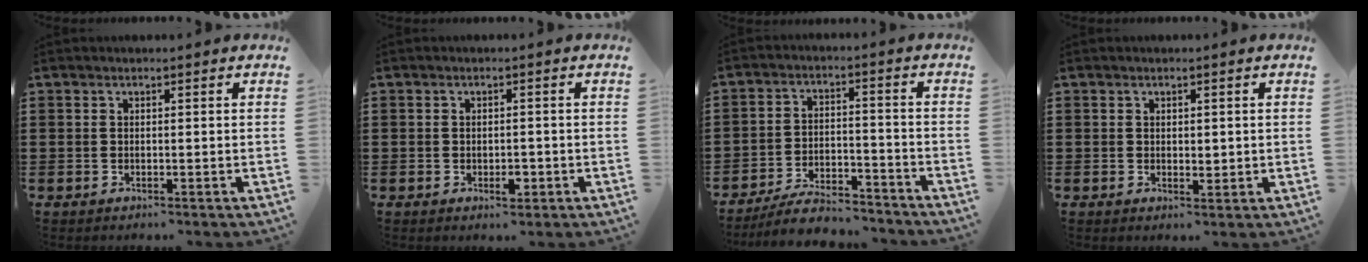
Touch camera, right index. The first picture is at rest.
{"total": 2.6, "force": [-0.9, 1.3, 2.1], "torque": [-0.030, -0.003, -0.017]}
{"total": 6.6, "force": [-6.2, 0.9, 1.8], "torque": [-0.038, 0.009, -0.120]}
{"total": 1.1, "force": [0.3, 0.9, 0.5], "torque": [-0.011, 0.008, 0.005]}